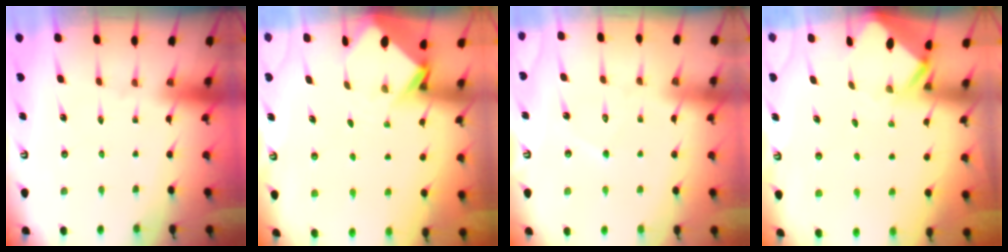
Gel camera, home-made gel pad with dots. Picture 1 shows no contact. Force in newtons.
{"total": 3.7, "press": 3.7, "slide": 0.3}
{"total": 4.6, "press": 4.5, "slide": 0.3}
{"total": 3.2, "press": 3.2, "slide": 0.2}